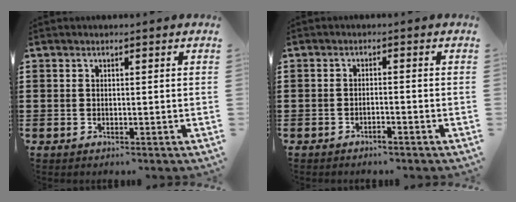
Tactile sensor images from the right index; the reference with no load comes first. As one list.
[{"total": 1.3, "force": [-1.1, -0.2, 0.7], "torque": [-0.014, -0.005, -0.020]}]